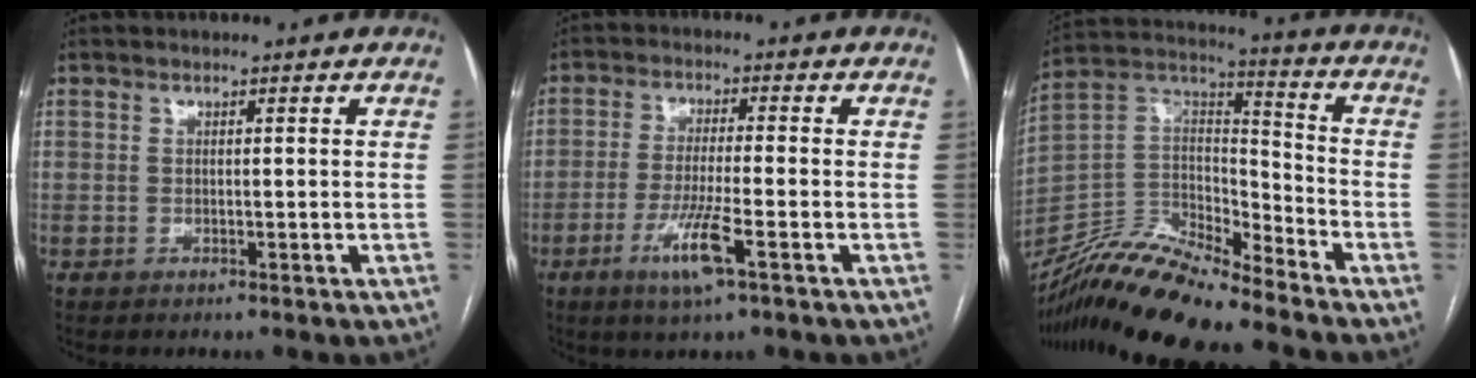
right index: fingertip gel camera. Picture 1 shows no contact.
{"total": 7.1, "force": [-3.4, 0.1, 6.3], "torque": [-0.122, -0.015, -0.062]}
{"total": 16.5, "force": [-14.8, 1.7, 7.1], "torque": [-0.128, 0.013, -0.281]}